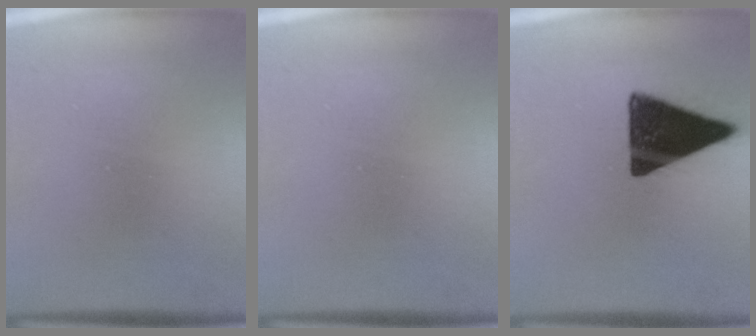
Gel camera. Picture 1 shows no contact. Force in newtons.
{"total": 0.0}
{"total": 16.3}